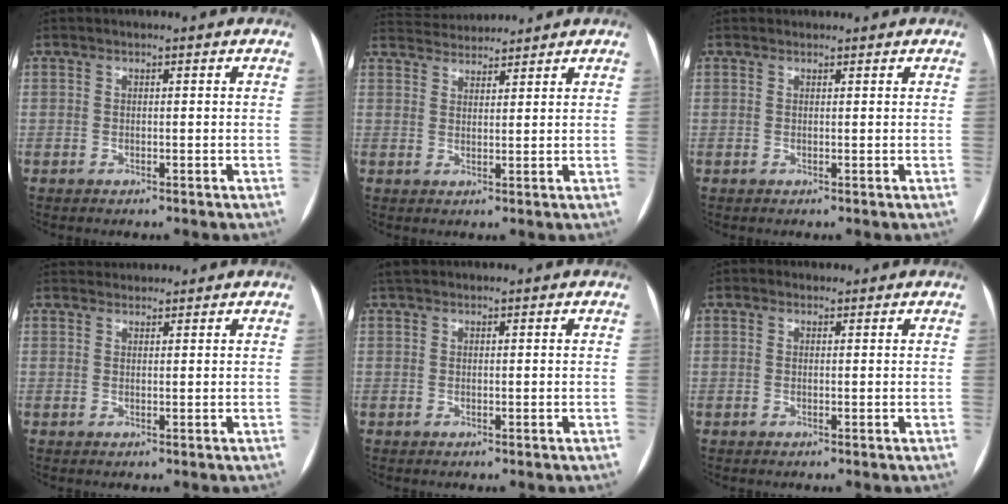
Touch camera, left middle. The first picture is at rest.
{"total": 5.9, "force": [5.8, 0.5, 0.6], "torque": [-0.018, 0.029, 0.096]}
{"total": 0.7, "force": [0.7, 0.3, -0.1], "torque": [-0.003, 0.011, 0.012]}
{"total": 2.3, "force": [2.3, 0.5, -0.3], "torque": [0.002, 0.025, 0.040]}
{"total": 1.4, "force": [1.2, 0.5, 0.5], "torque": [-0.014, 0.021, 0.023]}
{"total": 0.9, "force": [0.6, 0.7, 0.1], "torque": [-0.001, 0.007, 0.005]}